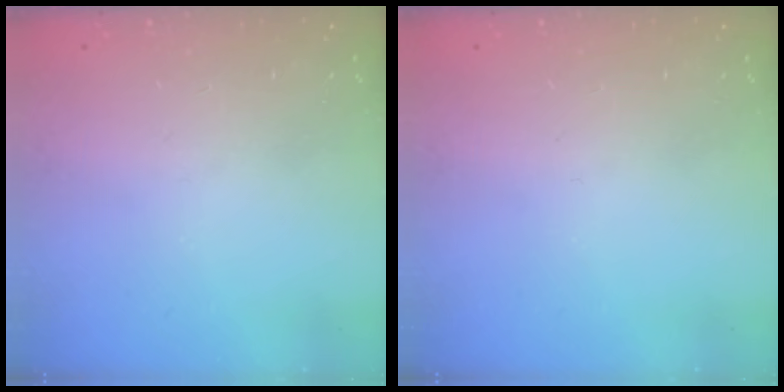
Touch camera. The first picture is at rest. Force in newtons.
{"total": 0.0}